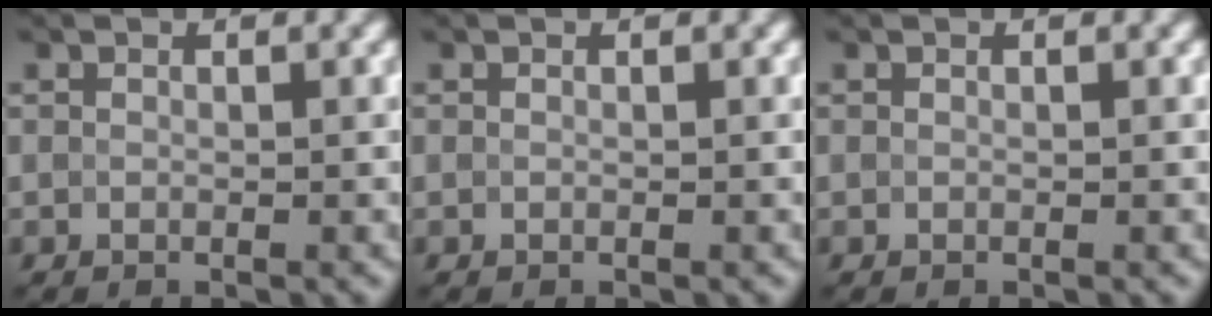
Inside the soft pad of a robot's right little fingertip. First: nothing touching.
{"total": 0.0}
{"total": 0.0}